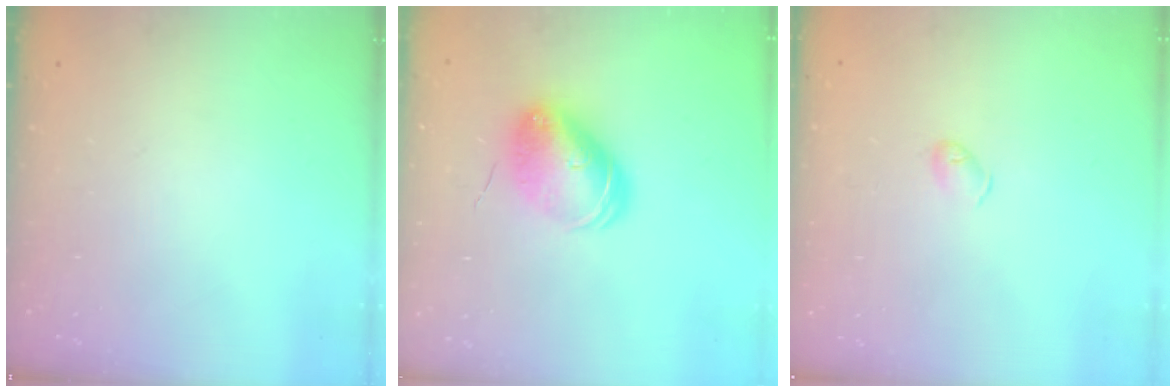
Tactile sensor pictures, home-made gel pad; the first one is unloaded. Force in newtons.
{"total": 10.3, "press": 10.2, "slide": 1.5}
{"total": 3.9, "press": 3.9, "slide": 0.7}